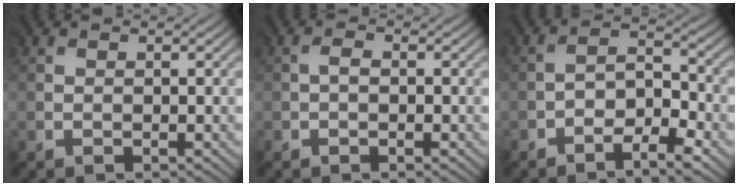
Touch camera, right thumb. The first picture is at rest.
{"total": 1.1, "force": [-0.2, 0.7, 0.8], "torque": [-0.015, 0.001, -0.003]}
{"total": 5.9, "force": [-4.0, 1.9, 3.9], "torque": [-0.058, 0.004, -0.072]}